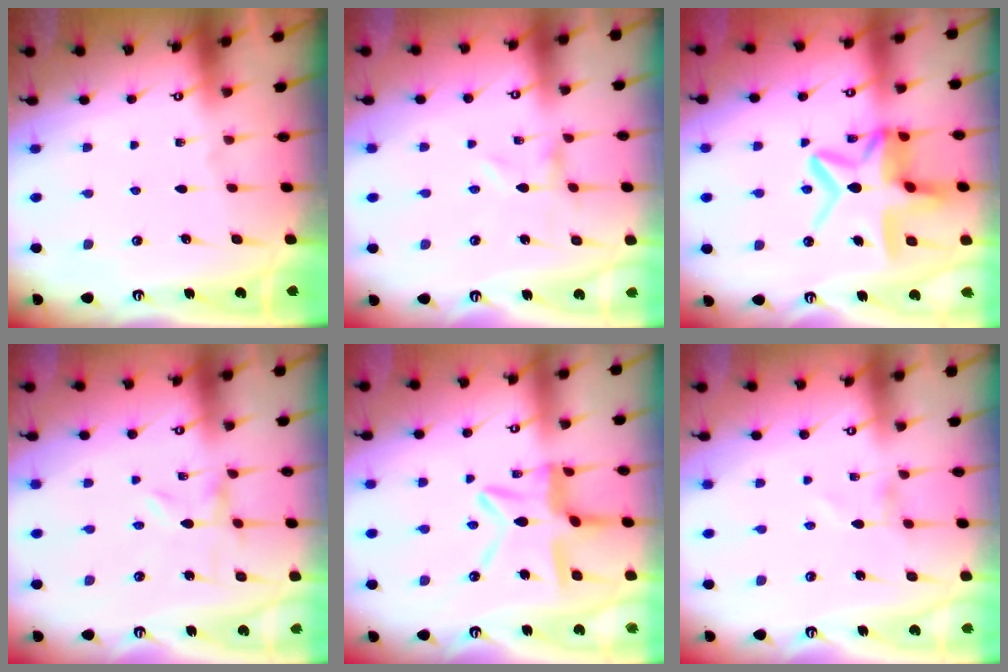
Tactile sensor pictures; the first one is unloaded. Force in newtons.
{"total": 0.0}
{"total": 14.9, "press": 14.9, "slide": 1.4}
{"total": 0.0}
{"total": 11.0, "press": 10.9, "slide": 1.0}
{"total": 0.8, "press": 0.7, "slide": 0.3}